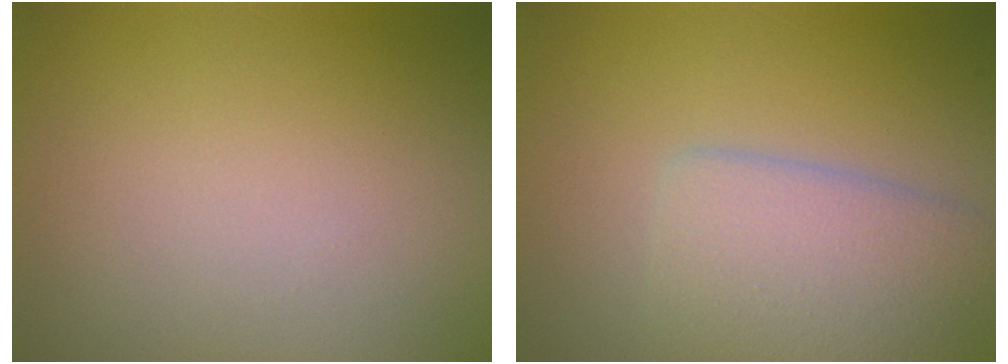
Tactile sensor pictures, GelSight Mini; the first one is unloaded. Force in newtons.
{"total": 4.8, "press": 4.8, "slide": 0.2}